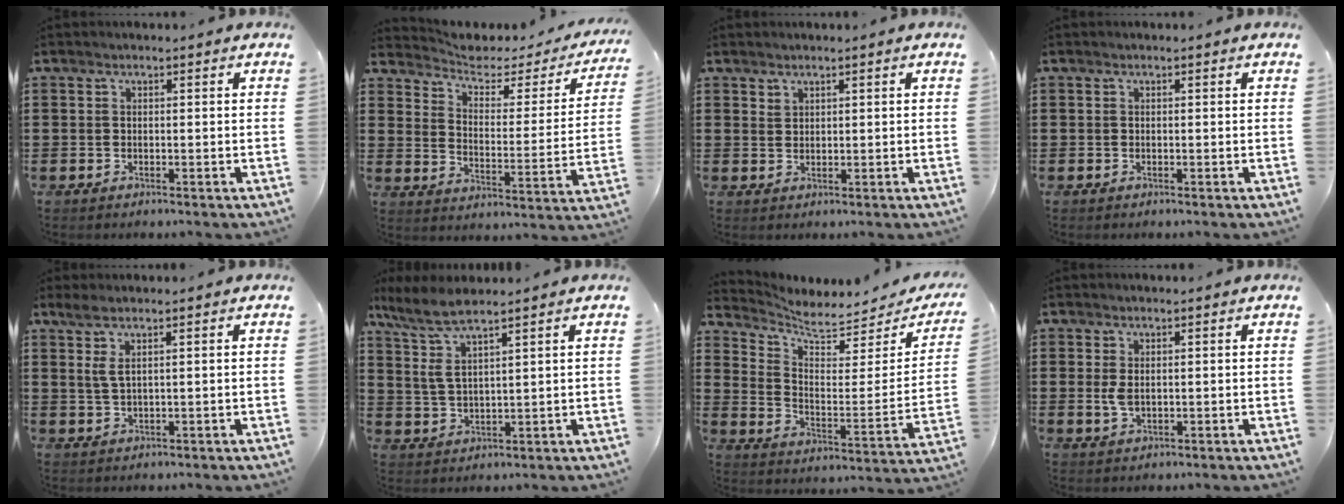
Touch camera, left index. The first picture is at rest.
{"total": 3.2, "force": [2.5, 1.5, 1.3], "torque": [-0.046, -0.022, 0.034]}
{"total": 1.5, "force": [1.3, 0.6, 0.3], "torque": [-0.007, 0.001, 0.026]}
{"total": 0.0}
{"total": 2.6, "force": [1.0, 0.4, 2.3], "torque": [-0.059, -0.002, 0.016]}
{"total": 6.0, "force": [4.4, 0.8, 4.1], "torque": [-0.108, -0.016, 0.071]}
{"total": 5.4, "force": [5.1, 0.9, 1.7], "torque": [-0.053, -0.047, 0.081]}
{"total": 2.4, "force": [0.3, 1.2, 2.0], "torque": [-0.057, -0.001, 0.000]}